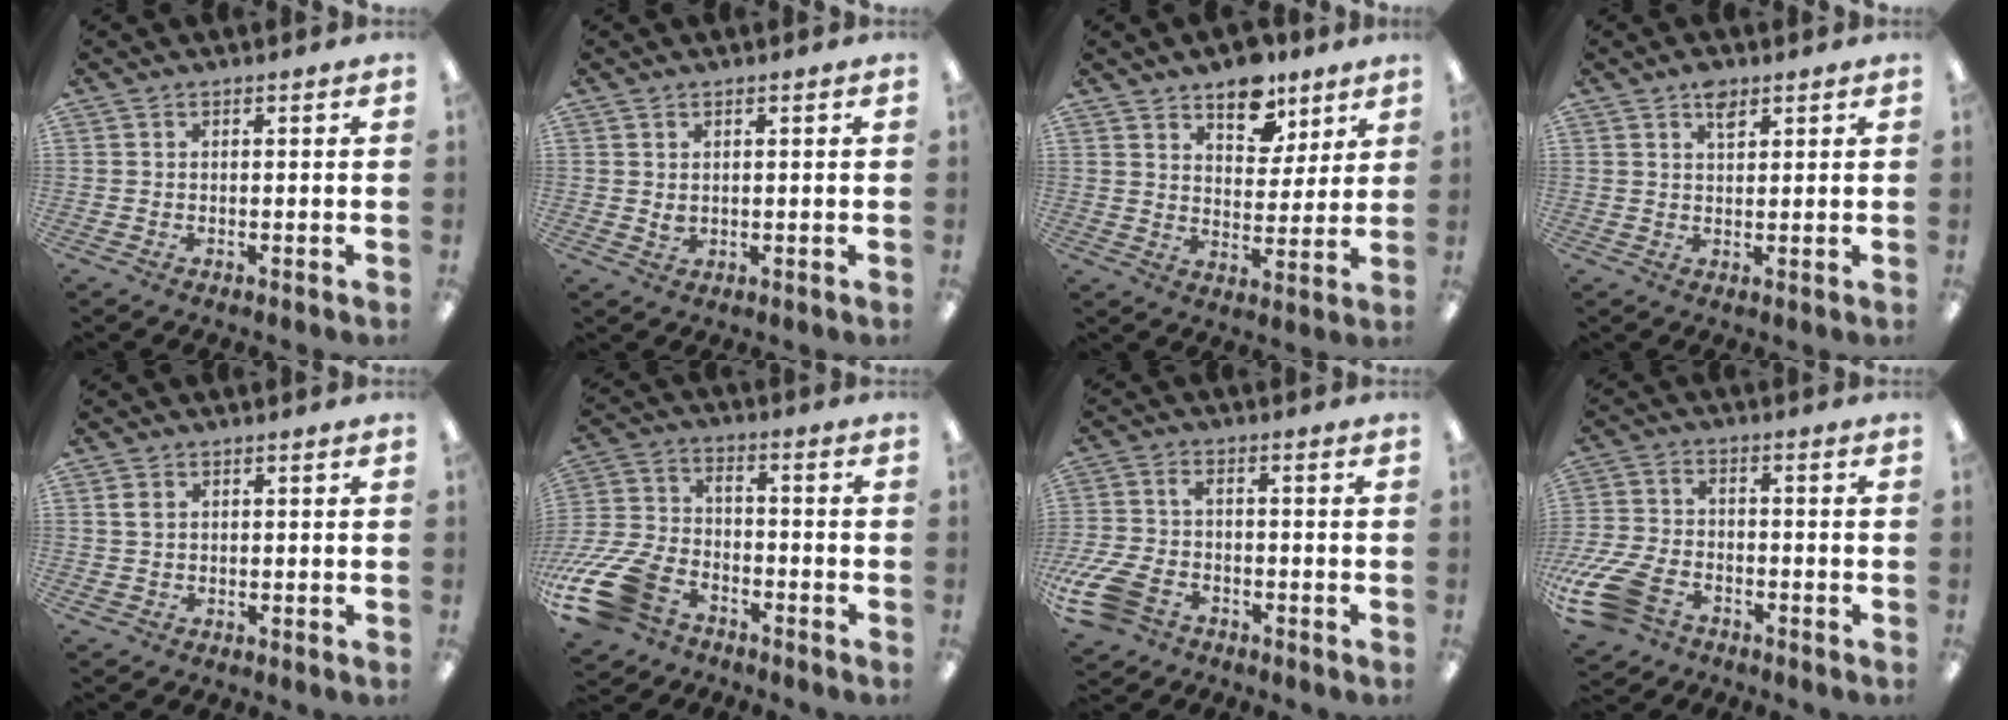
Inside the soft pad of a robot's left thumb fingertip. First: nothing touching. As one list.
[{"total": 1.5, "force": [0.8, 0.9, 0.8], "torque": [-0.011, -0.001, 0.014]}, {"total": 10.1, "force": [7.6, 5.7, 3.6], "torque": [-0.034, -0.048, 0.134]}, {"total": 3.6, "force": [2.3, 1.8, 2.1], "torque": [-0.032, -0.004, 0.038]}, {"total": 2.0, "force": [0.5, 1.6, 1.0], "torque": [-0.023, 0.007, 0.007]}, {"total": 17.3, "force": [-9.8, 10.3, 9.8], "torque": [-0.204, 0.050, -0.170]}, {"total": 9.7, "force": [-4.6, 5.8, 6.2], "torque": [-0.149, 0.010, -0.089]}, {"total": 12.1, "force": [-6.5, 6.9, 7.4], "torque": [-0.160, 0.026, -0.120]}]